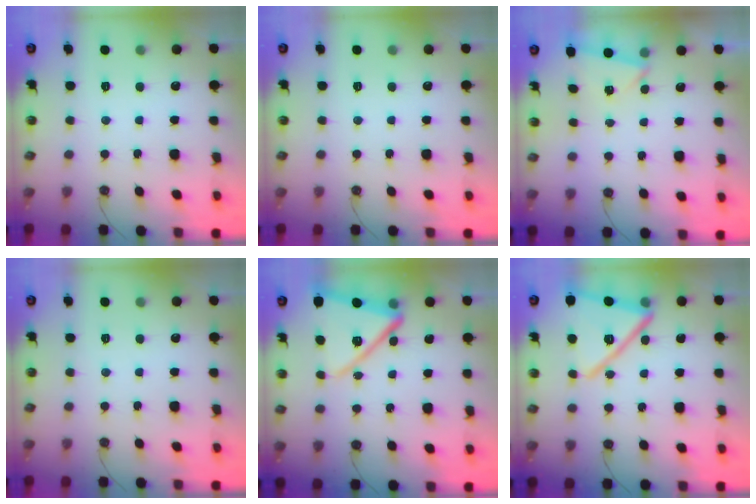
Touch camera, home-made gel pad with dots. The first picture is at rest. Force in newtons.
{"total": 0.0}
{"total": 2.5, "press": 0.6, "slide": 2.4}
{"total": 0.0}
{"total": 16.4, "press": 16.3, "slide": 1.9}
{"total": 19.7, "press": 19.6, "slide": 1.6}